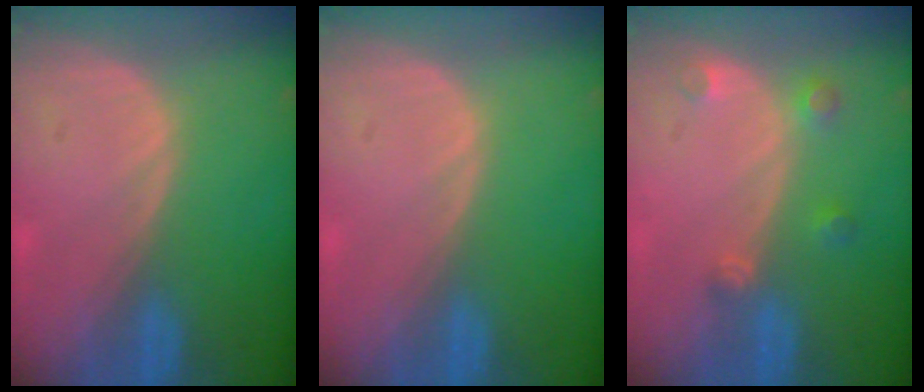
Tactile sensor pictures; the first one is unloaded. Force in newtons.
{"total": 0.0}
{"total": 2.6, "press": 2.6, "slide": 0.2}